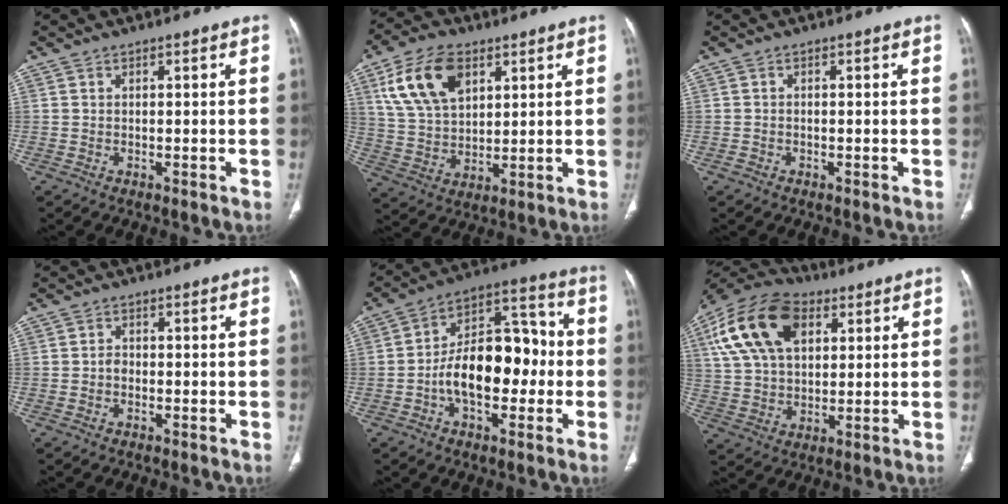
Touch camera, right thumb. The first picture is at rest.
{"total": 14.2, "force": [6.2, 8.6, 9.5], "torque": [-0.164, -0.014, 0.124]}
{"total": 0.8, "force": [-0.5, 0.6, 0.3], "torque": [-0.008, 0.002, -0.011]}
{"total": 1.6, "force": [-0.5, 1.2, 1.0], "torque": [-0.013, 0.005, -0.011]}
{"total": 16.7, "force": [-2.5, 9.7, 13.4], "torque": [-0.188, 0.048, -0.046]}
{"total": 19.0, "force": [6.9, 11.6, 13.3], "torque": [-0.245, 0.006, 0.121]}